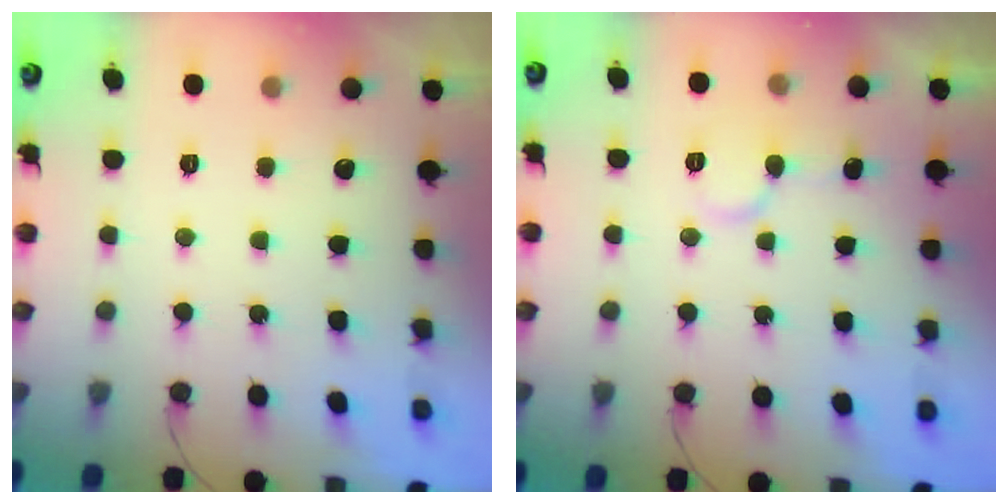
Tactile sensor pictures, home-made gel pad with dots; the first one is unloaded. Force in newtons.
{"total": 6.9, "press": 6.8, "slide": 0.7}